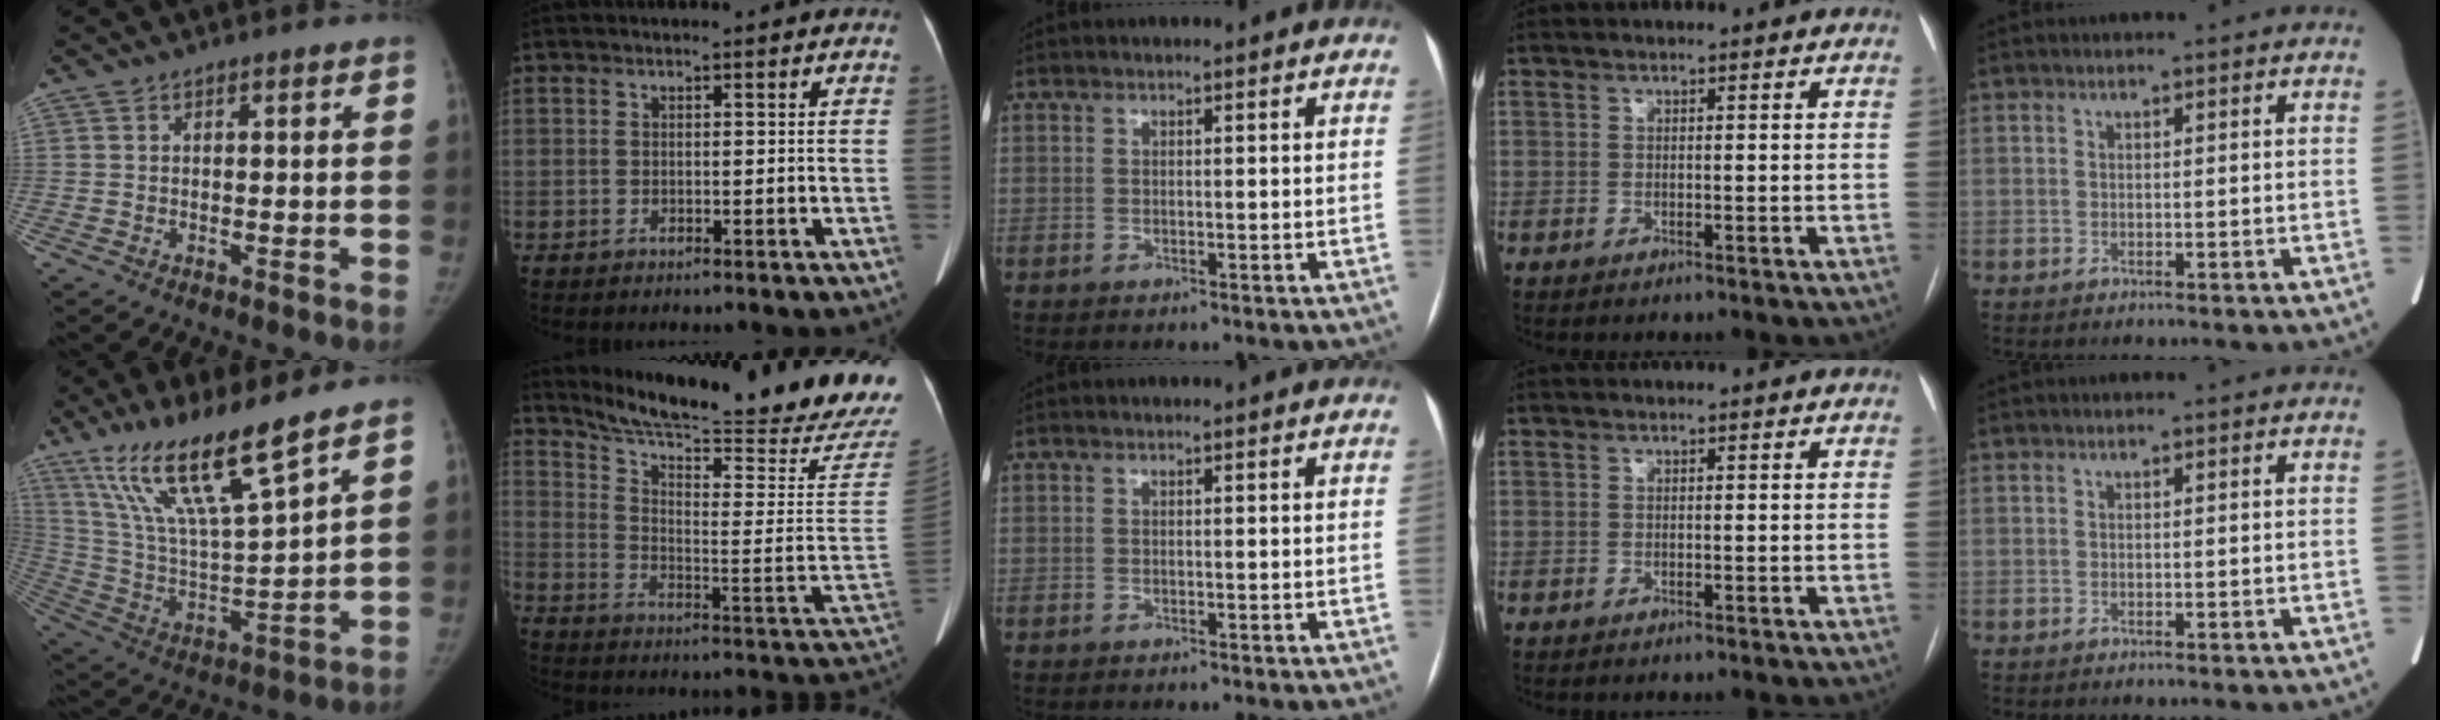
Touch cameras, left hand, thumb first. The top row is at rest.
{"thumb": {"total": 18.0, "force": [12.6, 2.3, 12.5], "torque": [-0.221, -0.064, 0.248]}, "index": {"total": 26.8, "force": [24.5, -0.2, 10.9], "torque": [-0.182, -0.113, 0.320]}}